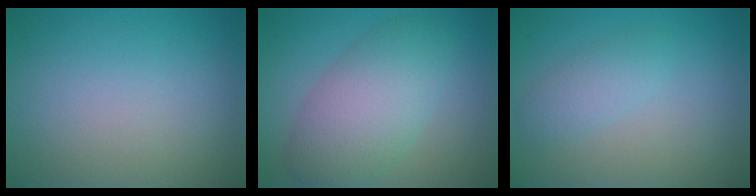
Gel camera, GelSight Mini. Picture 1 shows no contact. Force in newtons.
{"total": 6.4, "press": 6.4, "slide": 0.2}
{"total": 1.9, "press": 1.9, "slide": 0.1}